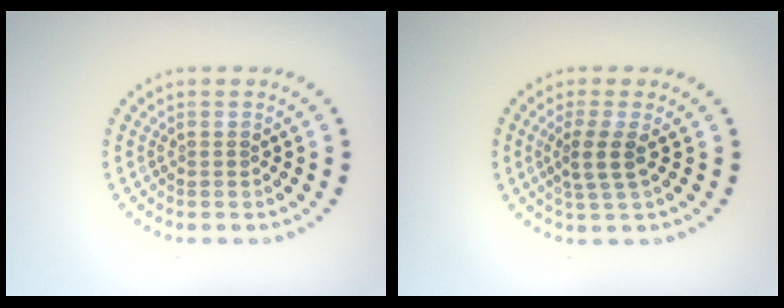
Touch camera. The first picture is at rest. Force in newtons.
{"total": 2.6, "press": 2.0, "slide": 1.6}